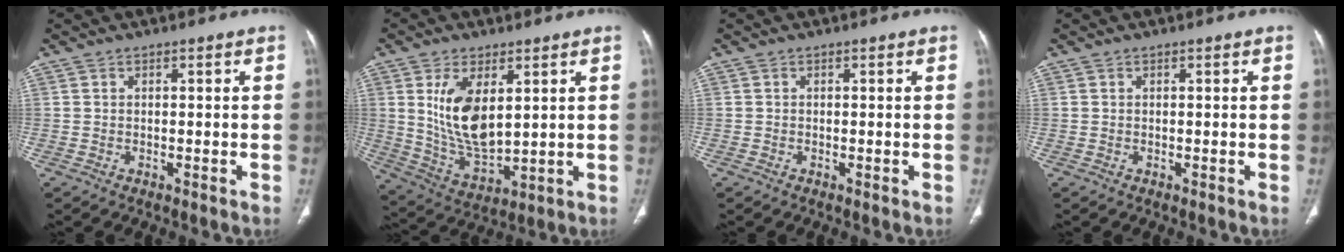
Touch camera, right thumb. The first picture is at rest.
{"total": 12.6, "force": [3.5, 6.4, 10.3], "torque": [-0.183, -0.027, 0.082]}
{"total": 0.0}
{"total": 0.0}